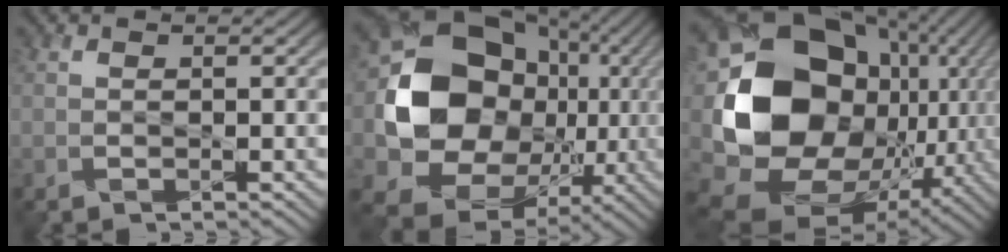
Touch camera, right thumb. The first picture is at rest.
{"total": 19.2, "force": [0.5, 15.8, 11.0], "torque": [-0.234, -0.020, 0.027]}
{"total": 21.6, "force": [-0.9, 16.4, 14.0], "torque": [-0.340, -0.039, 0.015]}